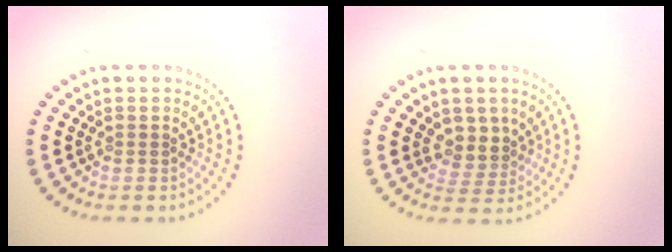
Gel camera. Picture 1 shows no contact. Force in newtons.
{"total": 2.8, "press": 2.2, "slide": 1.6}